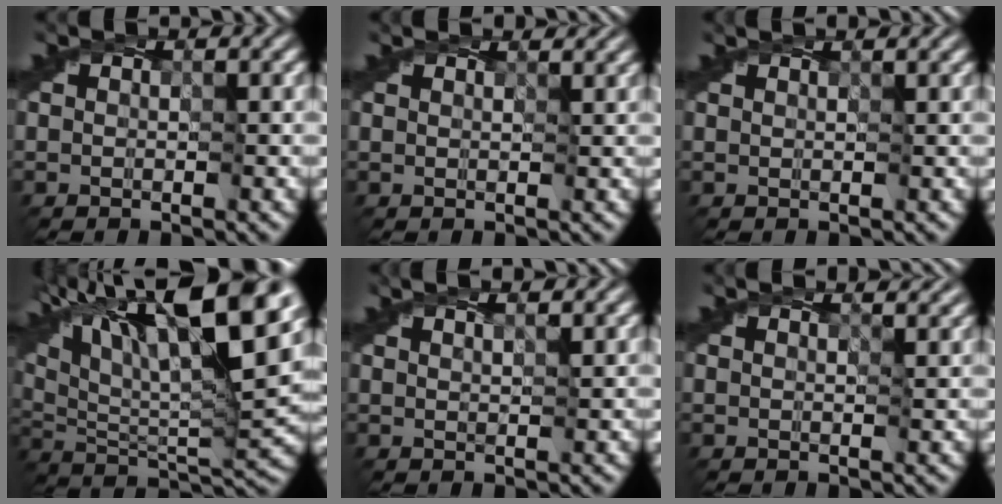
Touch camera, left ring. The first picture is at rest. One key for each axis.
{"total": 1.7, "fx": 1.5, "fy": 0.4, "fz": 0.7, "tx": -0.011, "ty": 0.001, "tz": 0.007}
{"total": 0.9, "fx": 0.8, "fy": -0.1, "fz": 0.4, "tx": -0.007, "ty": 0.002, "tz": 0.006}
{"total": 18.7, "fx": 10.0, "fy": 6.4, "fz": 14.4, "tx": -0.238, "ty": 0.038, "tz": 0.163}
{"total": 1.9, "fx": 1.6, "fy": 0.2, "fz": 1.0, "tx": -0.009, "ty": -0.001, "tz": 0.014}
{"total": 2.3, "fx": 1.7, "fy": 0.8, "fz": 1.3, "tx": -0.014, "ty": 0.006, "tz": 0.004}